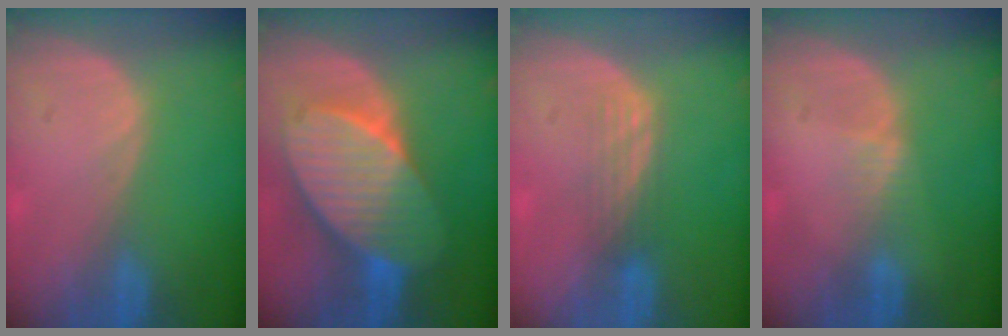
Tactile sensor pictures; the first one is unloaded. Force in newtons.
{"total": 10.5, "press": 10.5, "slide": 0.6}
{"total": 2.9, "press": 2.5, "slide": 1.5}
{"total": 1.3, "press": 1.3, "slide": 0.2}